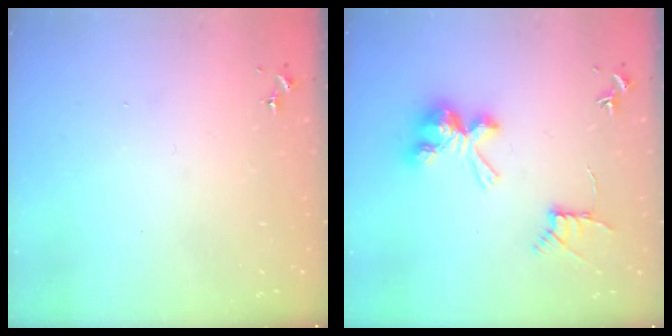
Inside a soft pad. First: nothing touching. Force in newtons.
{"total": 11.6, "press": 11.5, "slide": 0.7}